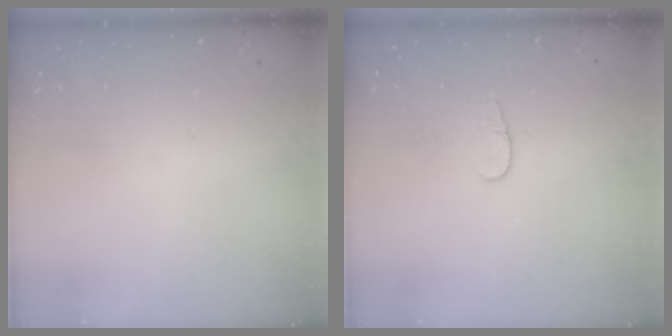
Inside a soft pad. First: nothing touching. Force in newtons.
{"total": 4.8, "press": 4.8, "slide": 0.4}